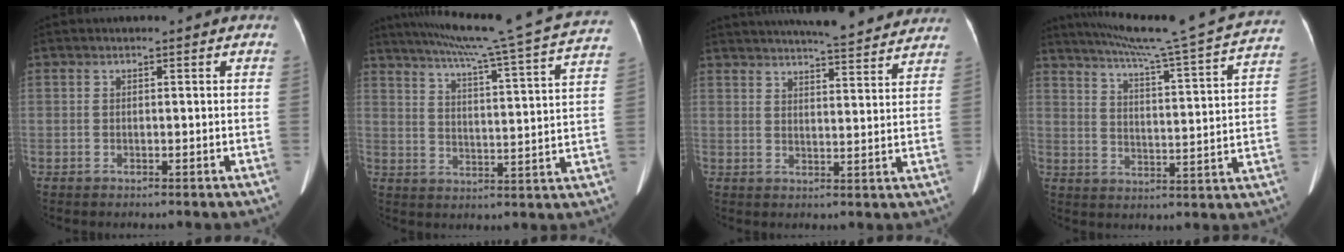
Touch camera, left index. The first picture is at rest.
{"total": 23.6, "force": [20.7, -1.5, 11.1], "torque": [-0.182, -0.040, 0.269]}
{"total": 18.6, "force": [17.0, 2.2, 7.3], "torque": [-0.111, 0.007, 0.218]}
{"total": 22.2, "force": [20.0, -1.3, 9.5], "torque": [-0.157, -0.042, 0.259]}